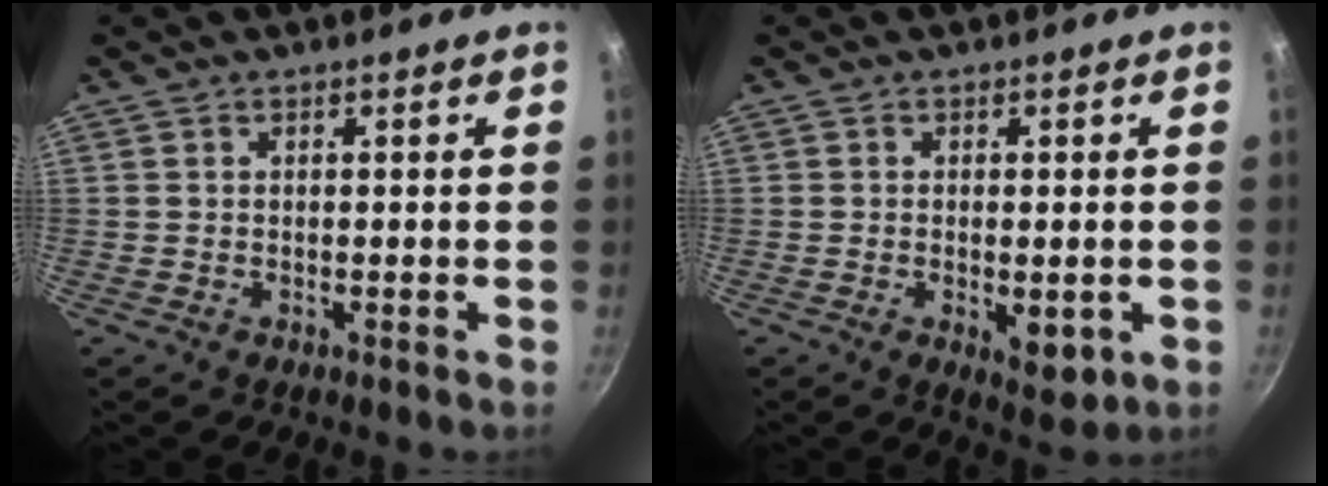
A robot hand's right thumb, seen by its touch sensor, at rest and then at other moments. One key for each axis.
{"total": 5.6, "fx": -1.3, "fy": 2.4, "fz": 4.8, "tx": -0.067, "ty": -0.010, "tz": -0.013}